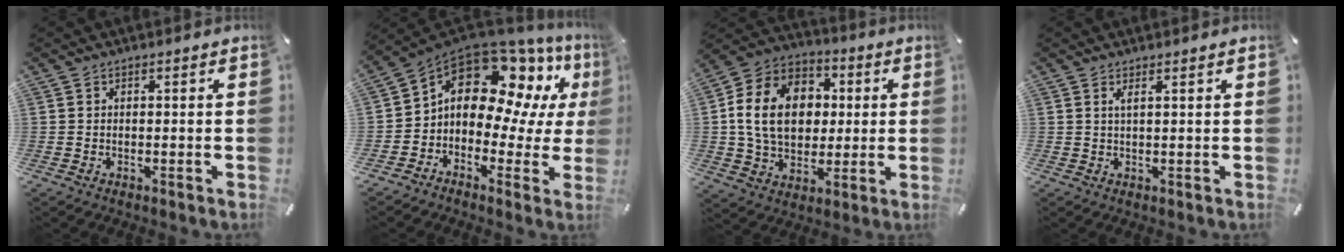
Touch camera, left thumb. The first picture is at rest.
{"total": 13.7, "force": [6.8, 8.7, 8.1], "torque": [-0.146, -0.054, 0.117]}
{"total": 16.7, "force": [1.3, 13.3, 10.0], "torque": [-0.218, 0.015, 0.022]}
{"total": 1.7, "force": [1.0, 0.0, 1.4], "torque": [-0.029, -0.001, 0.017]}